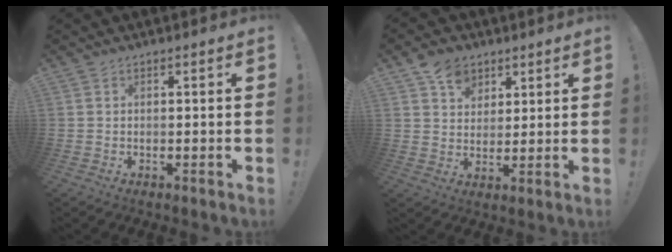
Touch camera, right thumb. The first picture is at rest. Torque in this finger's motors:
{"motor_torque": [0.29, 0.37, 0.56, 0.34, 0.01]}